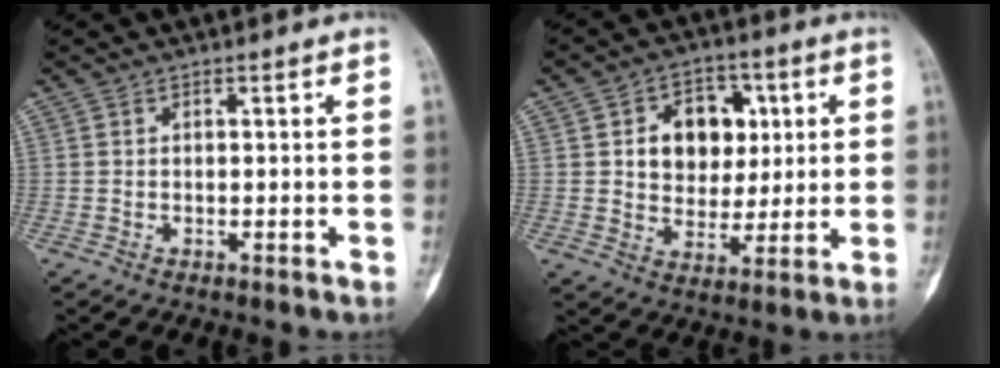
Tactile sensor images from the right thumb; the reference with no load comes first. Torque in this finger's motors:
{"motor_torque": [0.07, 0.05, 0.03, 0.02, 0.13]}